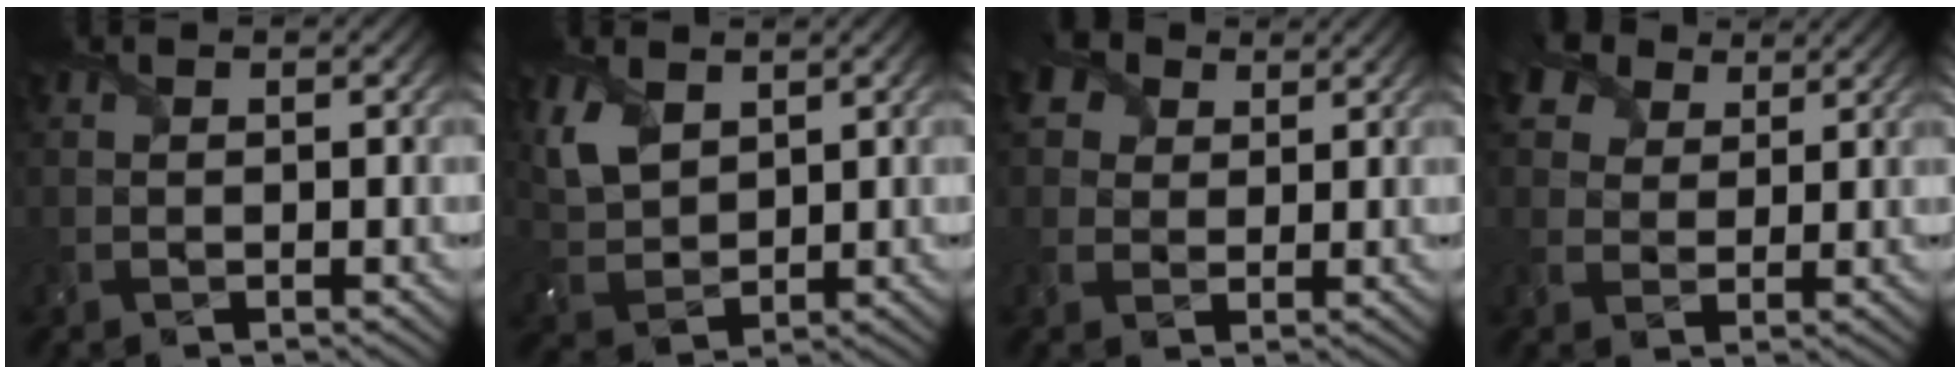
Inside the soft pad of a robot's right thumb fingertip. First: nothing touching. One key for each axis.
{"total": 6.5, "fx": 3.4, "fy": 3.9, "fz": 3.9, "tx": -0.115, "ty": -0.002, "tz": 0.073}
{"total": 5.8, "fx": 3.2, "fy": 4.3, "fz": 2.4, "tx": -0.087, "ty": 0.016, "tz": 0.057}
{"total": 7.0, "fx": 4.7, "fy": 4.4, "fz": 2.9, "tx": -0.097, "ty": 0.012, "tz": 0.090}